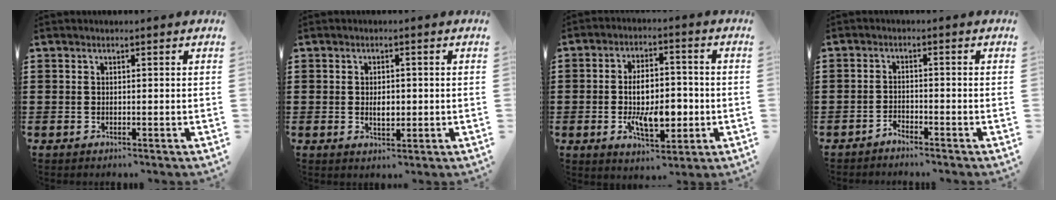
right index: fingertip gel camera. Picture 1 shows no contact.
{"total": 2.8, "force": [-0.1, 1.4, 2.4], "torque": [-0.037, 0.000, -0.004]}
{"total": 8.7, "force": [-1.5, 4.5, 7.3], "torque": [-0.113, 0.001, -0.031]}
{"total": 1.7, "force": [-1.7, 0.2, 0.0], "torque": [-0.007, 0.006, -0.036]}